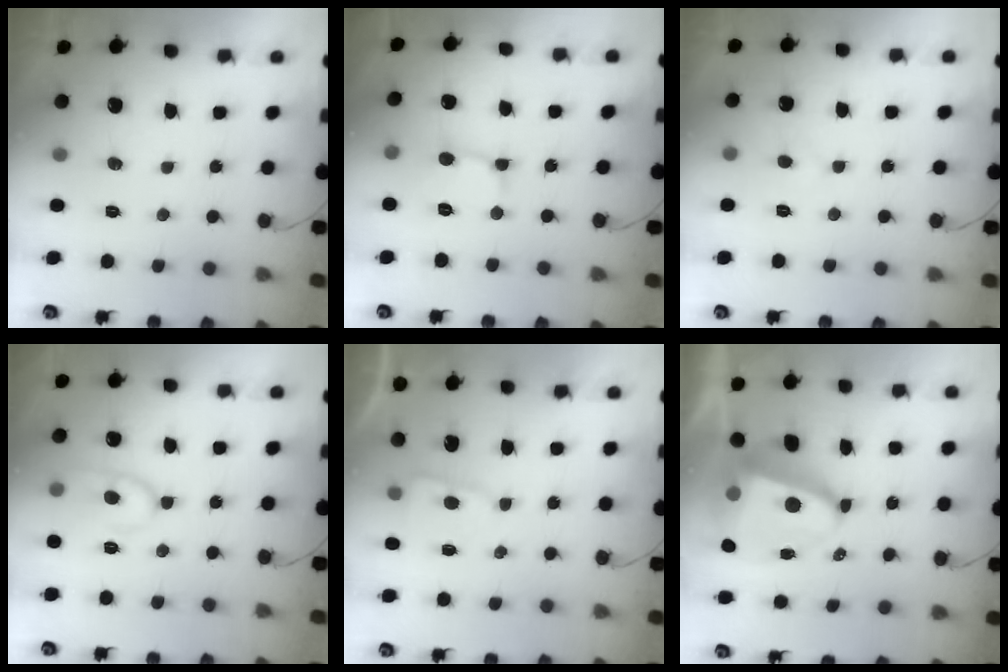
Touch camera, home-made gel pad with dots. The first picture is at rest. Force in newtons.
{"total": 2.7, "press": 2.7, "slide": 0.2}
{"total": 1.8, "press": 1.7, "slide": 0.2}
{"total": 11.5, "press": 11.4, "slide": 1.0}
{"total": 2.8, "press": 2.8, "slide": 0.4}
{"total": 8.6, "press": 8.5, "slide": 1.0}